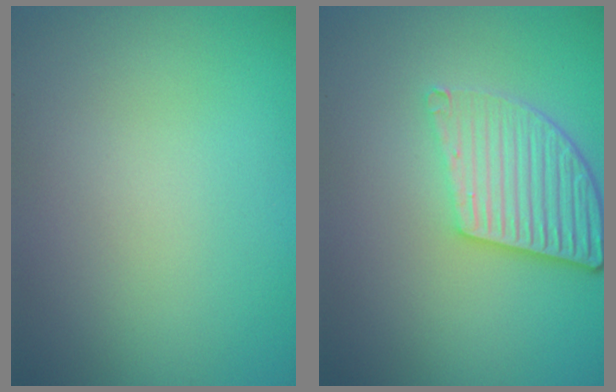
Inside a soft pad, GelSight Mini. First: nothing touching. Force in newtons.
{"total": 5.4, "press": 3.9, "slide": 3.8}